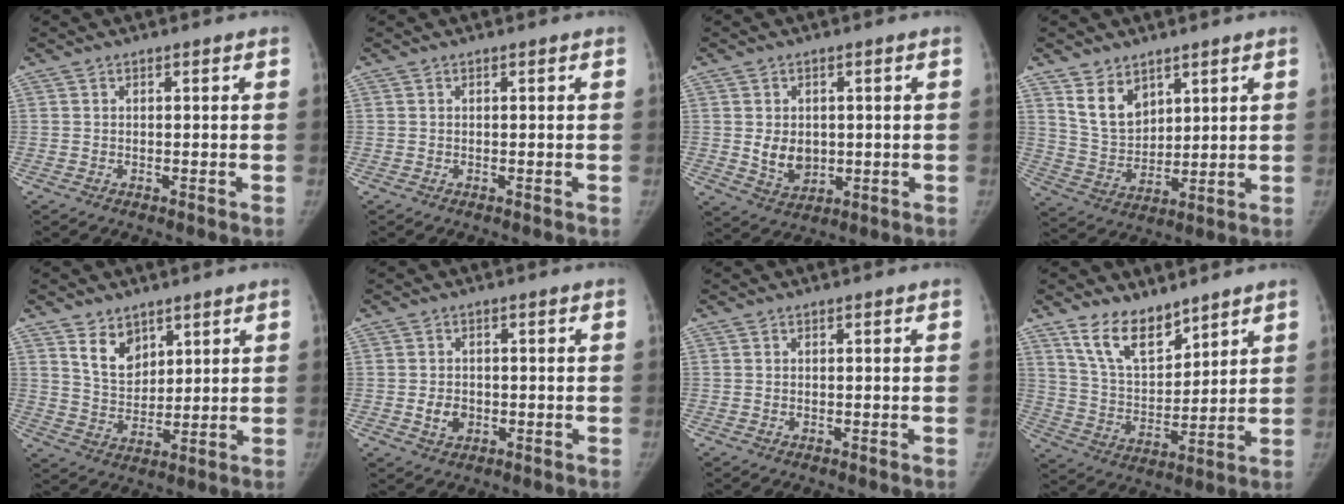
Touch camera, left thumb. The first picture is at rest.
{"total": 0.0}
{"total": 6.2, "force": [0.1, 4.8, 3.9], "torque": [-0.040, -0.010, 0.014]}
{"total": 9.1, "force": [5.3, 5.9, 4.4], "torque": [-0.054, -0.037, 0.114]}
{"total": 7.5, "force": [4.5, 4.8, 3.5], "torque": [-0.033, -0.037, 0.090]}
{"total": 3.6, "force": [-0.7, 2.9, 2.0], "torque": [-0.022, 0.002, -0.008]}
{"total": 0.0}
{"total": 11.2, "force": [8.3, 5.1, 5.4], "torque": [-0.069, -0.058, 0.167]}